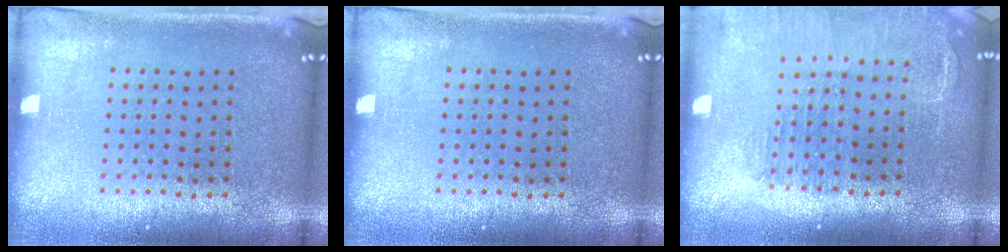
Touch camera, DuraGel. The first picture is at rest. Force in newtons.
{"total": 0.0}
{"total": 1.5, "press": 1.4, "slide": 0.2}